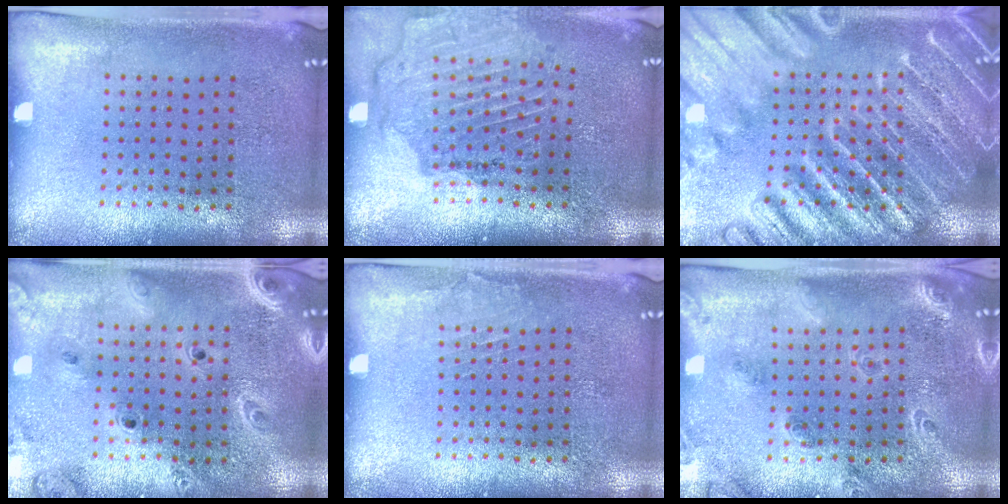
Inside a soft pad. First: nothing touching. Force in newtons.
{"total": 1.6, "press": 1.6, "slide": 0.0}
{"total": 6.2, "press": 6.1, "slide": 0.8}
{"total": 2.5, "press": 2.2, "slide": 1.2}
{"total": 0.7, "press": 0.7, "slide": 0.1}
{"total": 1.8, "press": 1.6, "slide": 0.8}